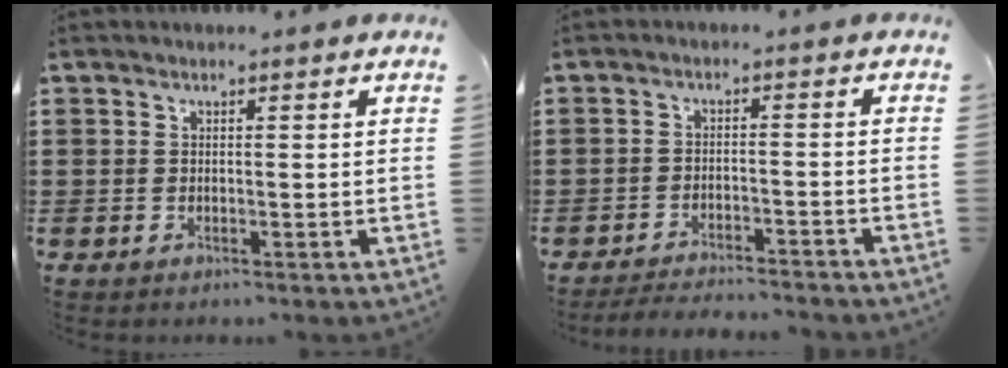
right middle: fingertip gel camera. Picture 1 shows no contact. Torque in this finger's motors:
{"motor_torque": [2.14, 0.00, 0.04, 0.07]}